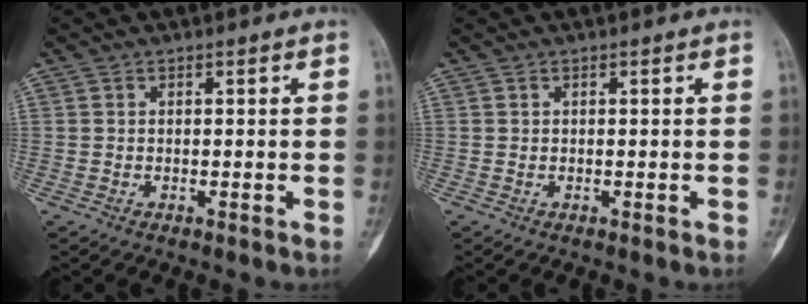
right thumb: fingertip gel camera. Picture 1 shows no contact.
{"total": 0.0}